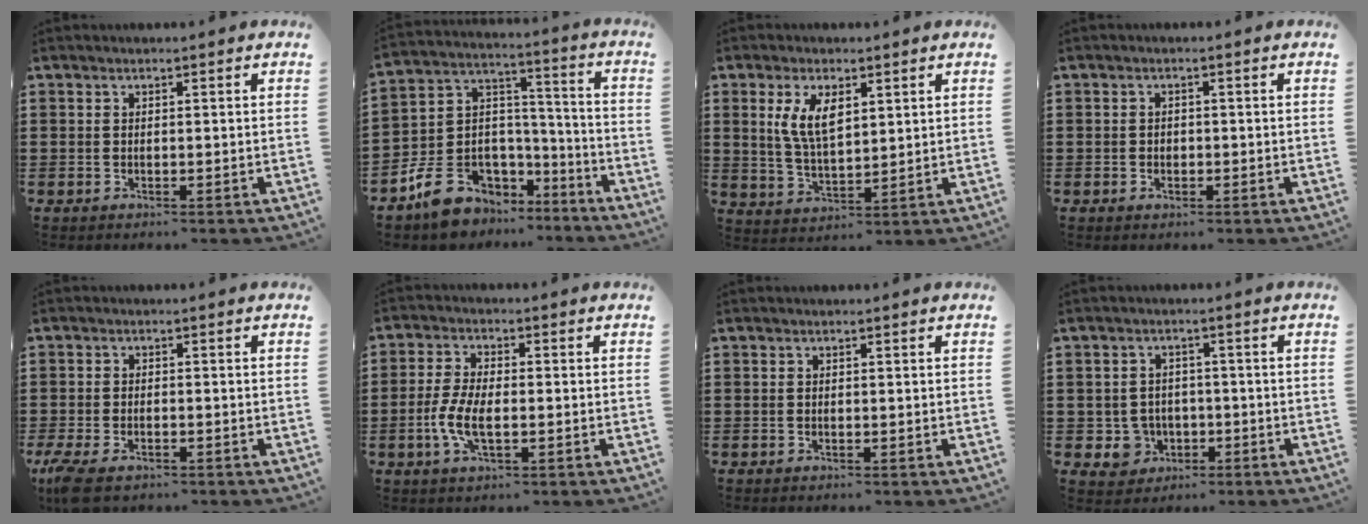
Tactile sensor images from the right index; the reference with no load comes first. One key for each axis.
{"total": 10.0, "fx": -7.3, "fy": 6.4, "fz": 2.6, "tx": -0.073, "ty": 0.030, "tz": -0.132}
{"total": 6.4, "fx": 2.4, "fy": 2.7, "fz": 5.3, "tx": -0.111, "ty": 0.005, "tz": 0.042}
{"total": 0.9, "fx": -0.3, "fy": 0.8, "fz": 0.4, "tx": -0.009, "ty": 0.002, "tz": -0.006}
{"total": 2.9, "fx": -2.2, "fy": 0.8, "fz": 1.7, "tx": -0.059, "ty": -0.007, "tz": -0.052}
{"total": 5.9, "fx": -1.5, "fy": 2.5, "fz": 5.1, "tx": -0.122, "ty": -0.006, "tz": -0.035}
{"total": 0.0}
{"total": 4.4, "fx": -1.4, "fy": 4.0, "fz": 1.2, "tx": -0.038, "ty": 0.006, "tz": -0.027}